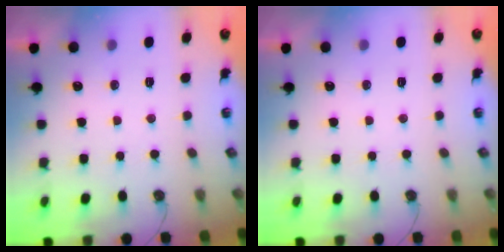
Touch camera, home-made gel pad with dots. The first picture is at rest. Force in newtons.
{"total": 0.0}